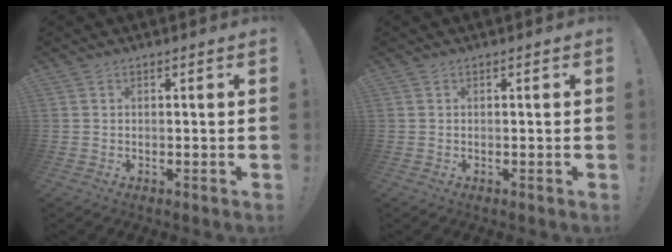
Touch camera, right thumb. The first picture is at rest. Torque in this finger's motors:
{"motor_torque": [0.01, -0.11, -0.06, 0.05, -0.09]}